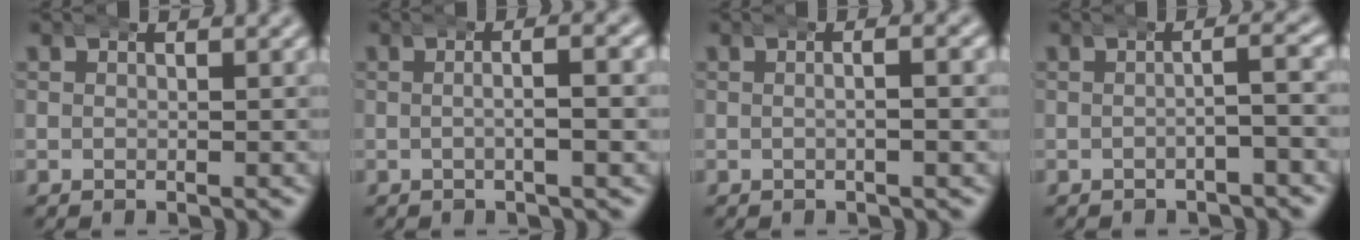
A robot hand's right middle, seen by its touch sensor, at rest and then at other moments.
{"total": 2.5, "force": [-0.1, 0.2, 2.5], "torque": [-0.032, 0.012, -0.010]}
{"total": 1.6, "force": [0.0, 0.3, 1.6], "torque": [-0.017, 0.011, -0.008]}
{"total": 1.7, "force": [-0.5, 0.1, 1.6], "torque": [-0.011, 0.009, -0.013]}